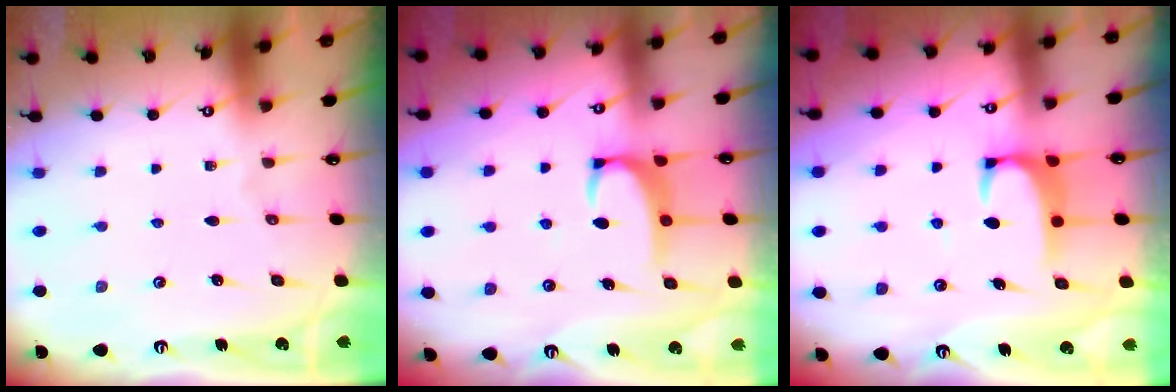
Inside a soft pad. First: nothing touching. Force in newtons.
{"total": 2.9, "press": 2.9, "slide": 0.5}
{"total": 1.9, "press": 1.8, "slide": 0.3}